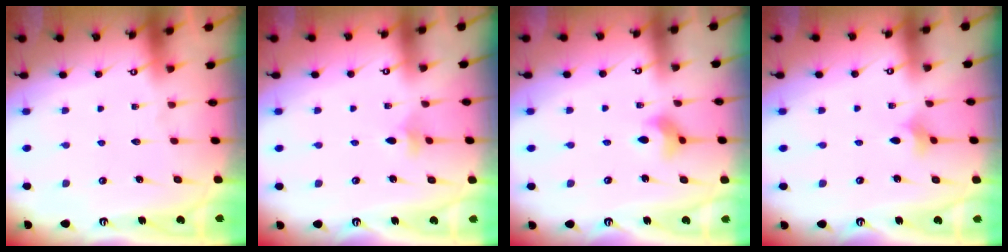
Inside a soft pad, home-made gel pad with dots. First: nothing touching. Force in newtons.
{"total": 2.7, "press": 2.6, "slide": 0.5}
{"total": 6.5, "press": 6.5, "slide": 0.5}
{"total": 2.4, "press": 2.4, "slide": 0.5}